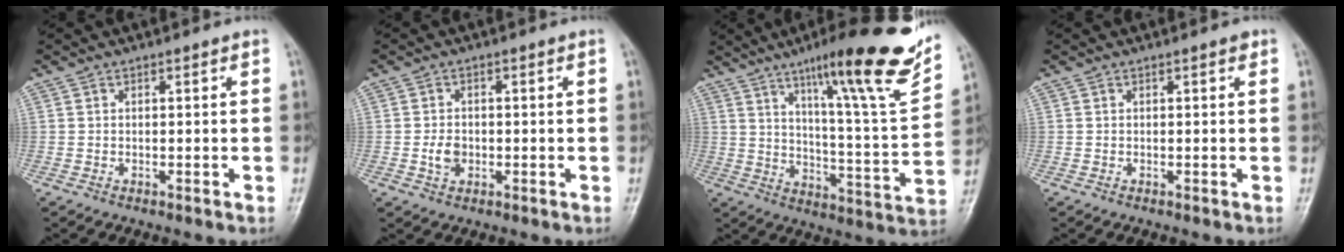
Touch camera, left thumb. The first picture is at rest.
{"total": 3.3, "force": [-0.7, 2.5, 2.0], "torque": [-0.028, 0.004, -0.013]}
{"total": 23.2, "force": [14.6, 3.1, 17.8], "torque": [-0.234, -0.061, 0.223]}
{"total": 0.5, "force": [0.3, 0.2, 0.4], "torque": [-0.006, -0.001, 0.001]}